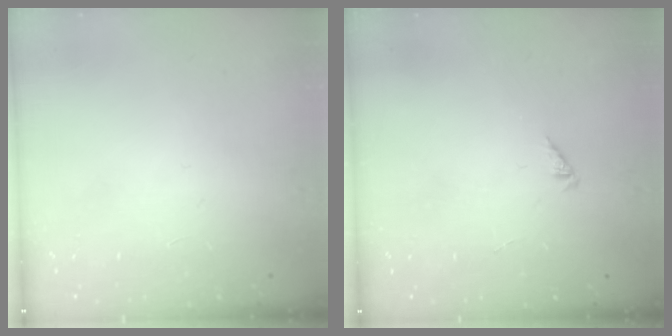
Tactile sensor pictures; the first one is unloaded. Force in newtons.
{"total": 0.0}